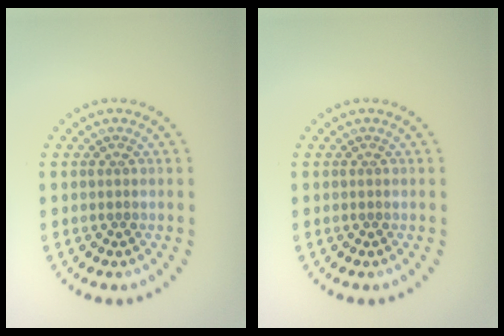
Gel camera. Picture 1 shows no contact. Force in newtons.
{"total": 0.0}